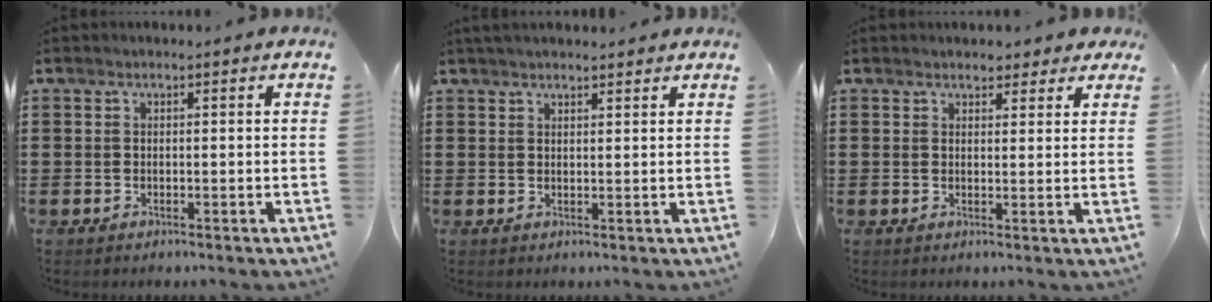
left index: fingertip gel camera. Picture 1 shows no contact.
{"total": 1.9, "force": [1.8, 0.2, 0.6], "torque": [-0.015, 0.003, 0.035]}
{"total": 2.9, "force": [2.5, 1.5, 0.7], "torque": [-0.013, 0.002, 0.044]}